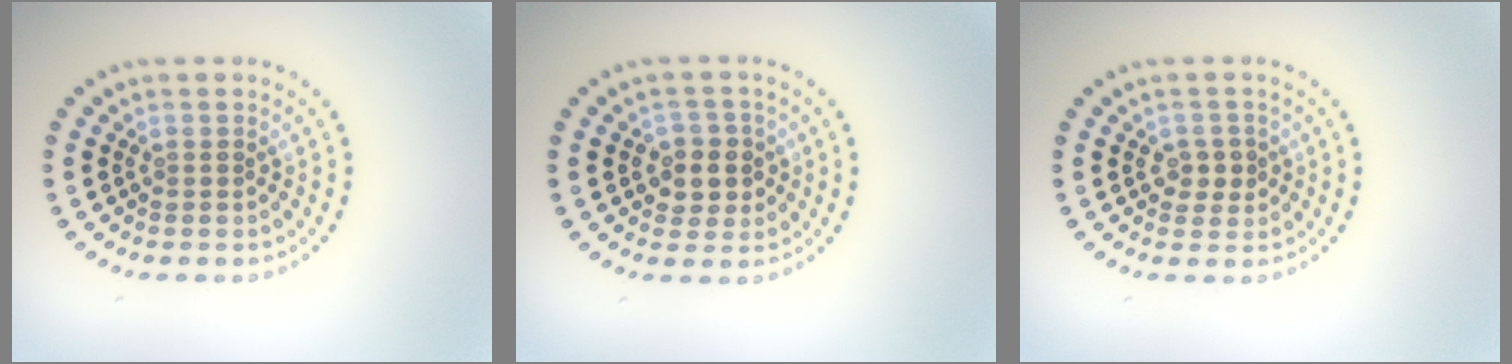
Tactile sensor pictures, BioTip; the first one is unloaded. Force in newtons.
{"total": 2.8, "press": 2.7, "slide": 0.9}
{"total": 1.9, "press": 1.8, "slide": 0.5}